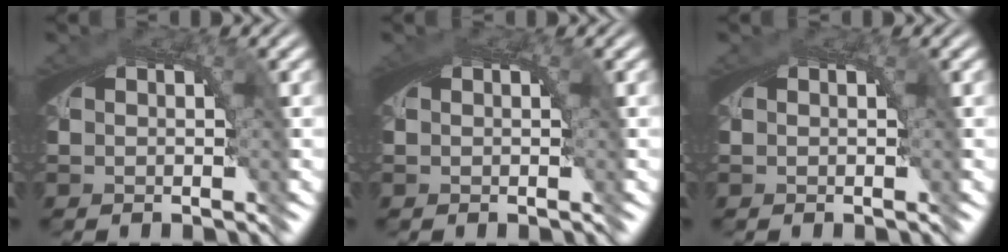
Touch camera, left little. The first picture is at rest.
{"total": 0.6, "force": [0.2, 0.1, 0.6], "torque": [-0.010, 0.000, 0.004]}
{"total": 0.0}